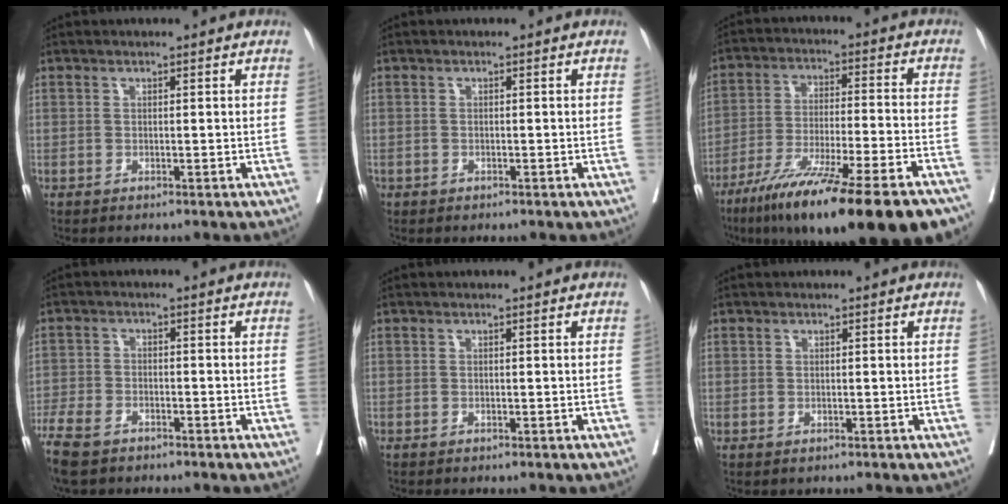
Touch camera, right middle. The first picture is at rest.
{"total": 0.7, "force": [-0.3, 0.6, 0.0], "torque": [-0.004, 0.005, -0.006]}
{"total": 24.5, "force": [-17.5, 2.0, 17.0], "torque": [-0.216, -0.036, -0.279]}
{"total": 11.7, "force": [-10.2, 4.9, 2.9], "torque": [-0.070, 0.002, -0.179]}
{"total": 0.0}
{"total": 0.9, "force": [0.1, 0.9, 0.0], "torque": [0.009, 0.005, -0.002]}